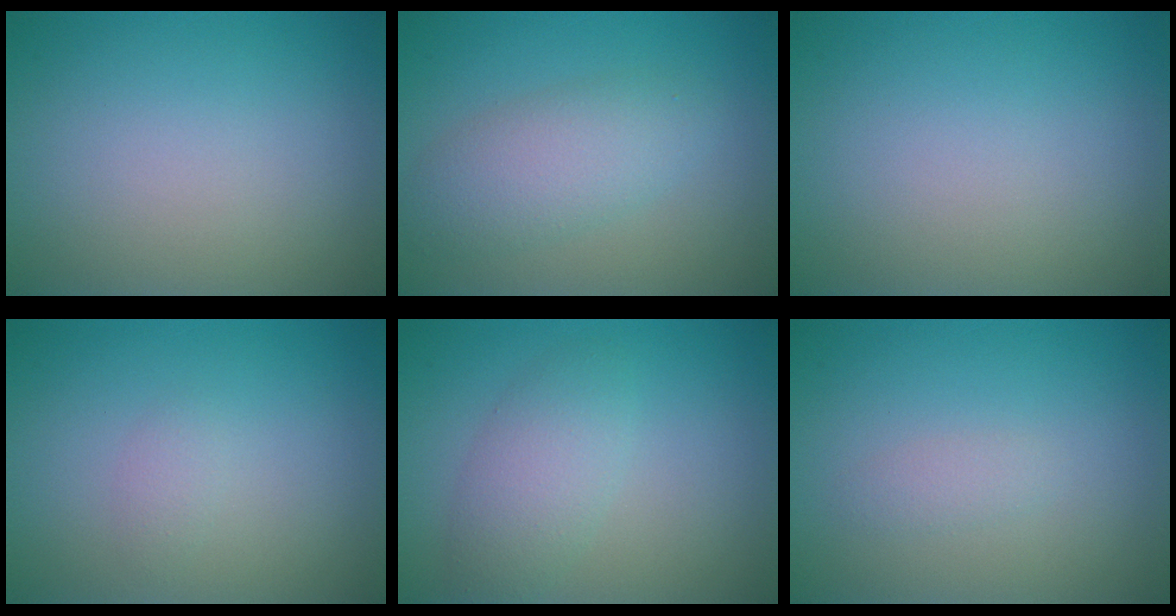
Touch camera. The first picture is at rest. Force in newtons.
{"total": 3.9, "press": 3.9, "slide": 0.2}
{"total": 0.0}
{"total": 0.8, "press": 0.8, "slide": 0.0}
{"total": 3.1, "press": 3.1, "slide": 0.2}
{"total": 0.9, "press": 0.9, "slide": 0.0}